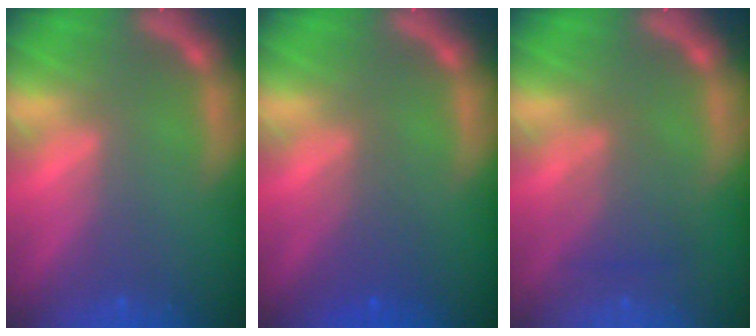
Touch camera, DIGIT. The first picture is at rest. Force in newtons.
{"total": 2.5}
{"total": 3.0}